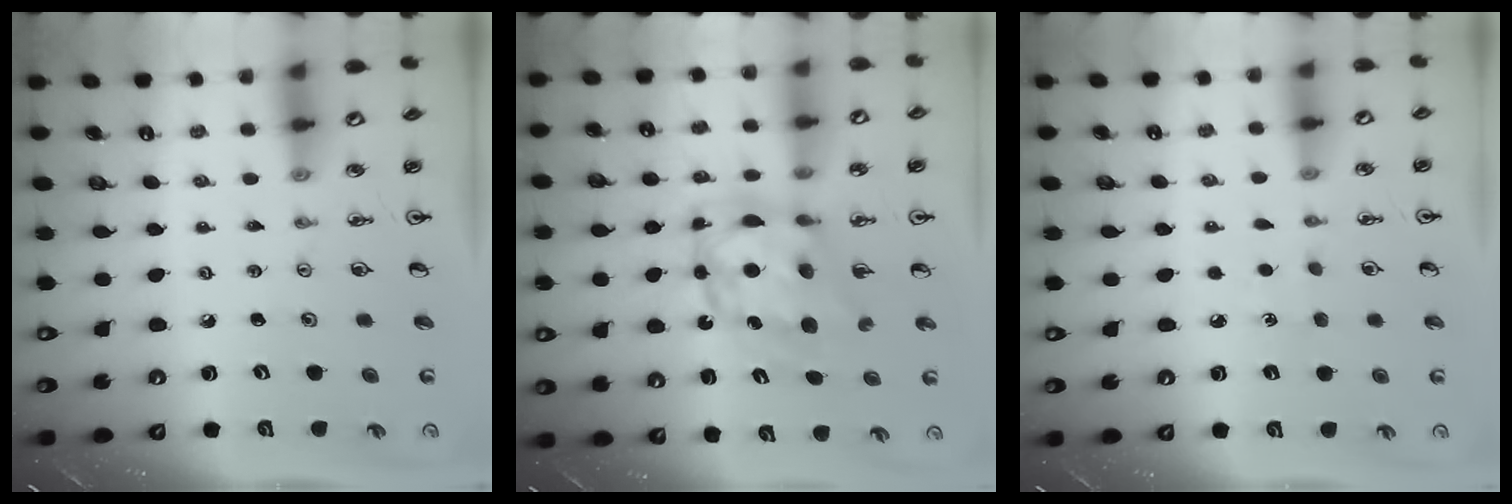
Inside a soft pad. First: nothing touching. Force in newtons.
{"total": 10.4, "press": 10.4, "slide": 0.8}
{"total": 2.9, "press": 2.8, "slide": 0.4}